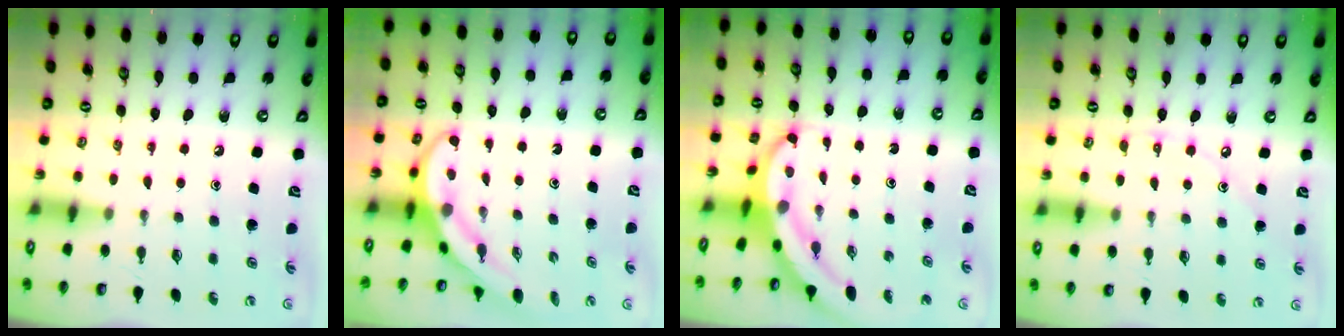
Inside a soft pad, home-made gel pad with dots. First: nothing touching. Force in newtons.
{"total": 4.0, "press": 4.0, "slide": 0.4}
{"total": 5.4, "press": 5.4, "slide": 0.5}
{"total": 4.9, "press": 4.9, "slide": 0.2}